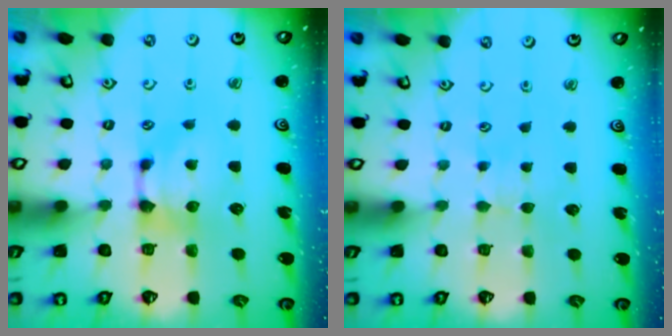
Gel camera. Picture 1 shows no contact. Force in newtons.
{"total": 2.5, "press": 2.5, "slide": 0.3}